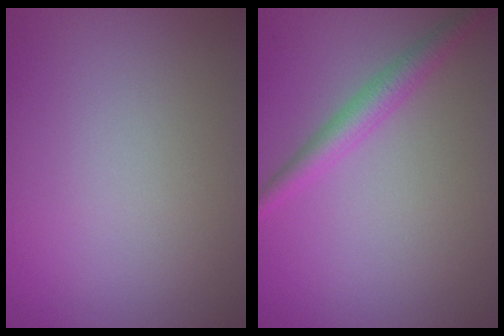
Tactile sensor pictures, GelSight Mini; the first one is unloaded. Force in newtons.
{"total": 2.7, "press": 2.7, "slide": 0.0}